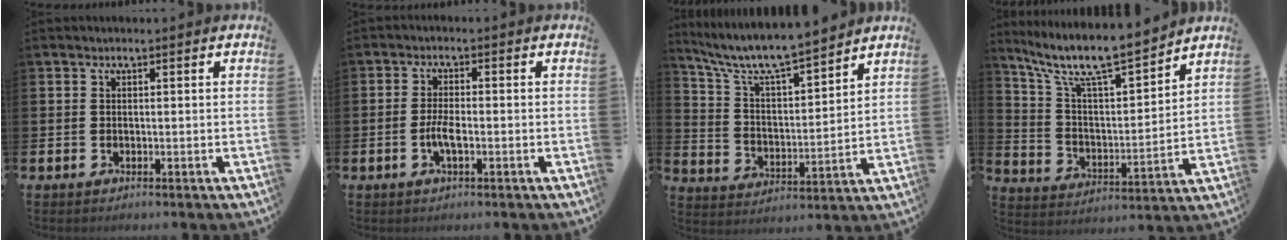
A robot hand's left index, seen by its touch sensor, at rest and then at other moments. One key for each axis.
{"total": 2.8, "fx": -0.8, "fy": 0.8, "fz": 2.6, "tx": -0.051, "ty": -0.002, "tz": -0.018}
{"total": 8.3, "fx": 7.8, "fy": 0.9, "fz": 2.8, "tx": -0.093, "ty": -0.055, "tz": 0.133}
{"total": 10.0, "fx": 8.8, "fy": 1.3, "fz": 4.4, "tx": -0.119, "ty": -0.061, "tz": 0.148}